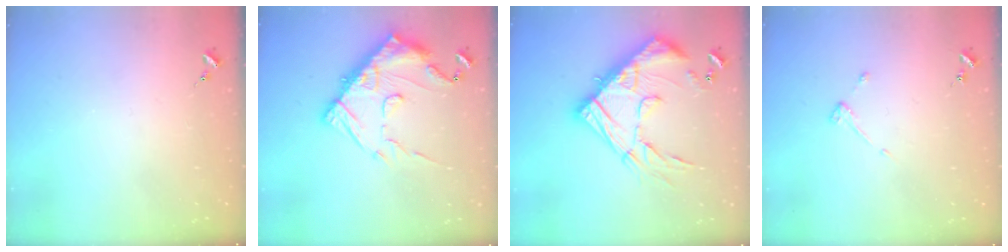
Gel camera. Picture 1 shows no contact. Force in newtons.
{"total": 17.5, "press": 17.5, "slide": 1.6}
{"total": 24.5, "press": 24.4, "slide": 2.2}
{"total": 3.1, "press": 3.0, "slide": 0.5}